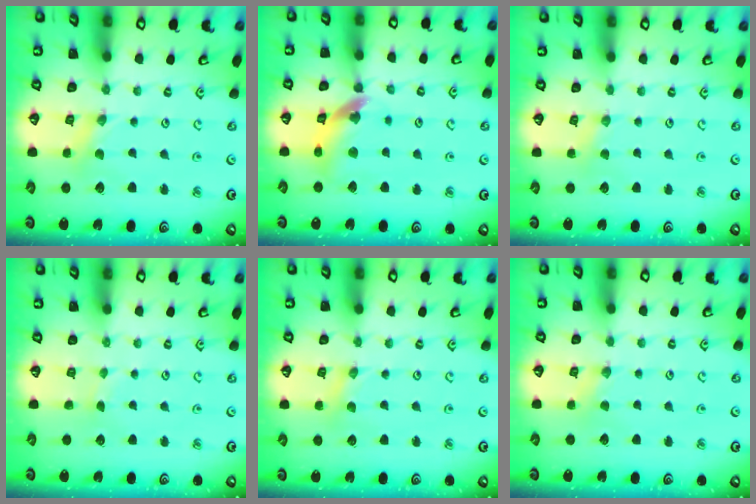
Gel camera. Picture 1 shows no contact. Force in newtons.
{"total": 12.7, "press": 12.6, "slide": 1.6}
{"total": 2.7, "press": 2.6, "slide": 0.4}
{"total": 1.0, "press": 0.9, "slide": 0.2}
{"total": 0.6, "press": 0.6, "slide": 0.1}
{"total": 2.0, "press": 2.0, "slide": 0.4}